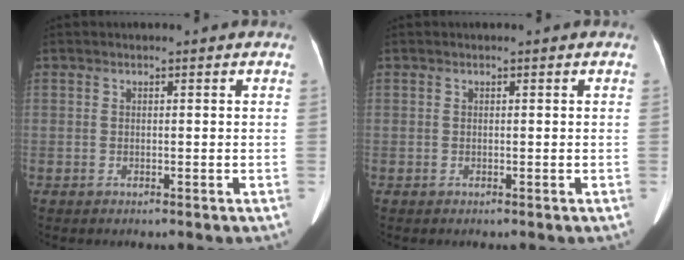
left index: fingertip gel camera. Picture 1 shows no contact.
{"total": 0.0}